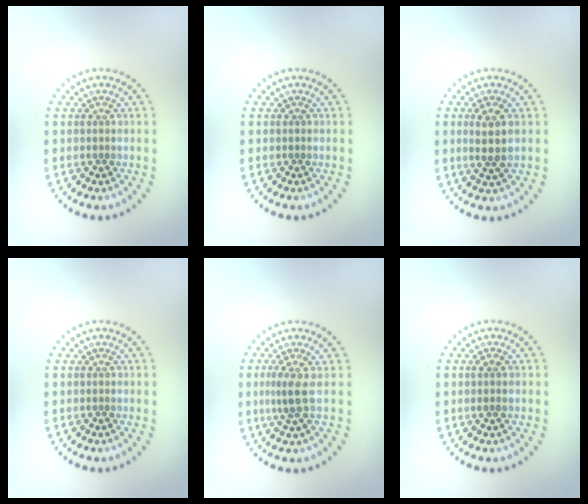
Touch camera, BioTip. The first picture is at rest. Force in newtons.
{"total": 0.0}
{"total": 2.6, "press": 2.4, "slide": 1.0}
{"total": 0.0}
{"total": 2.3, "press": 1.6, "slide": 1.6}
{"total": 1.1, "press": 1.0, "slide": 0.5}